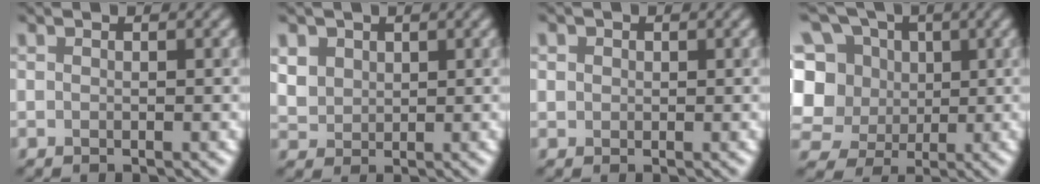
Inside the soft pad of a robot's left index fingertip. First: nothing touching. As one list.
[{"total": 2.9, "force": [1.3, 2.4, 1.0], "torque": [-0.039, 0.004, 0.039]}, {"total": 1.7, "force": [0.8, 1.4, 0.5], "torque": [0.001, 0.014, -0.003]}, {"total": 12.9, "force": [2.4, 11.4, 5.4], "torque": [-0.161, 0.034, 0.030]}]